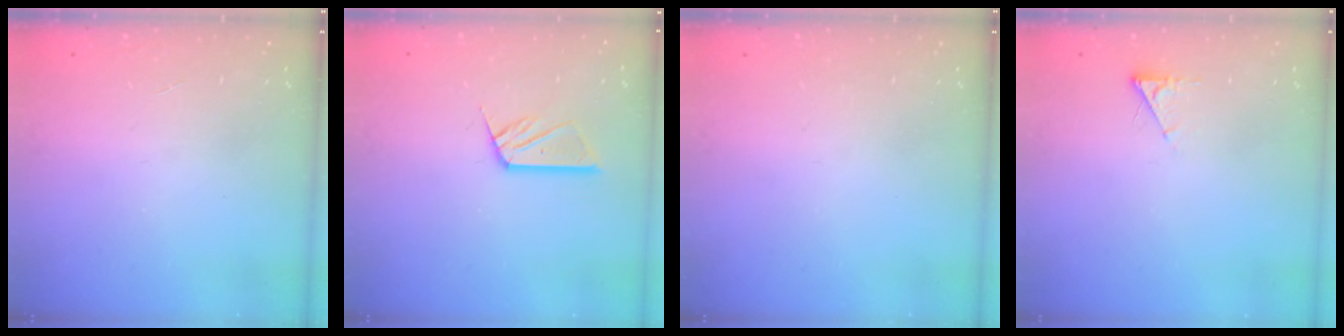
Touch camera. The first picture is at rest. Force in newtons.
{"total": 10.2, "press": 10.1, "slide": 1.0}
{"total": 0.0}
{"total": 2.6, "press": 2.6, "slide": 0.4}